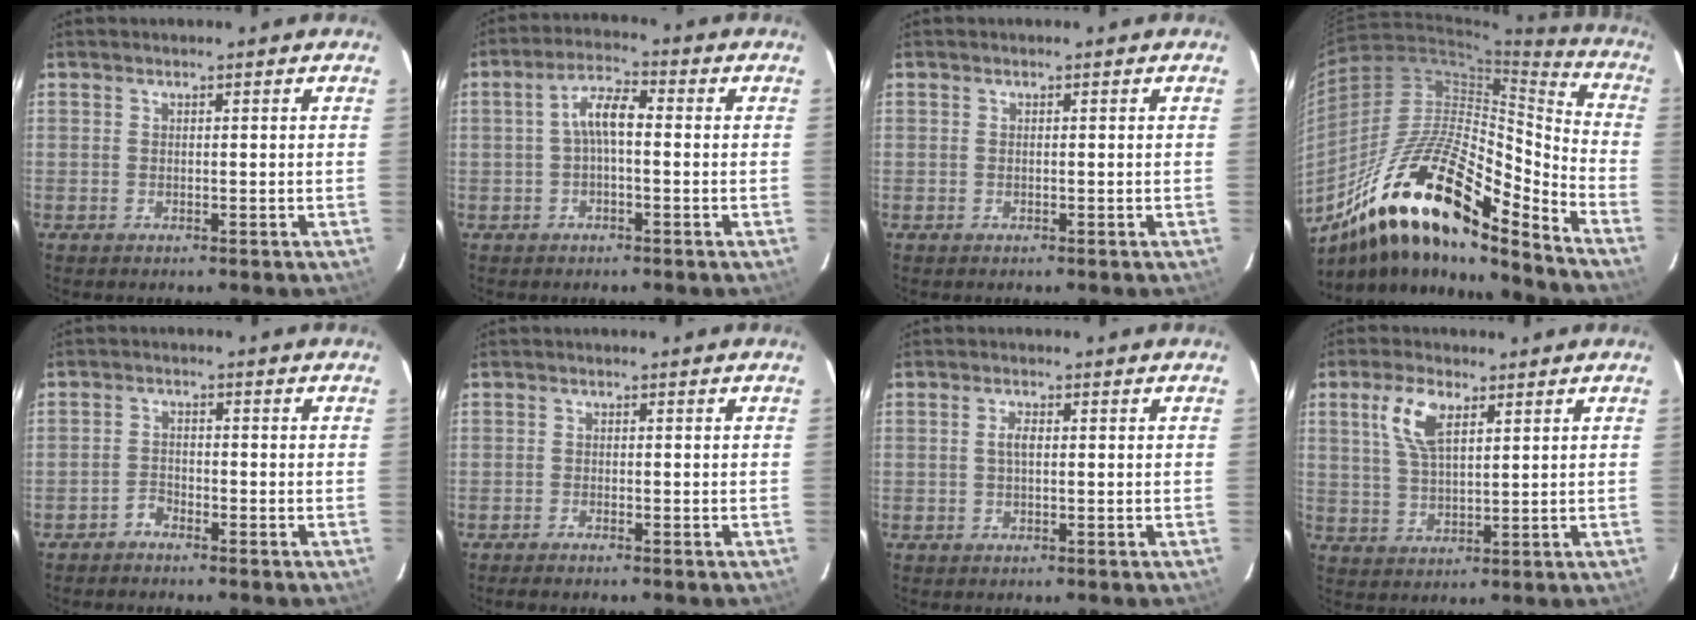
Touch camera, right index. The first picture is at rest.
{"total": 5.4, "force": [-0.3, 2.0, 5.0], "torque": [-0.099, 0.020, -0.006]}
{"total": 0.0}
{"total": 22.9, "force": [-15.0, 6.4, 16.0], "torque": [-0.284, -0.013, -0.275]}
{"total": 2.0, "force": [-1.9, 0.7, 0.2], "torque": [-0.001, 0.004, -0.037]}
{"total": 1.6, "force": [-1.5, 0.1, 0.6], "torque": [-0.020, -0.003, -0.030]}
{"total": 1.8, "force": [0.1, 0.7, 1.6], "torque": [-0.033, 0.004, -0.001]}
{"total": 7.5, "force": [3.4, 3.2, 5.9], "torque": [-0.119, 0.011, 0.069]}